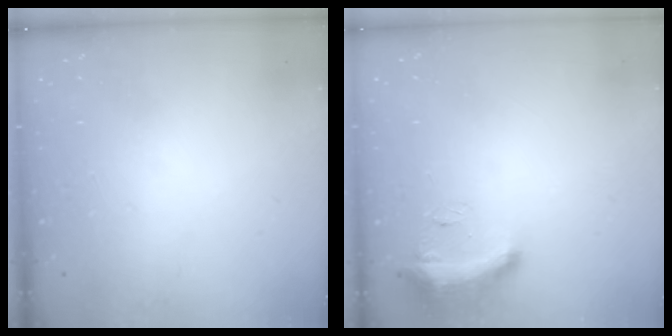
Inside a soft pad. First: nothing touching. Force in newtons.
{"total": 8.8, "press": 8.7, "slide": 0.8}